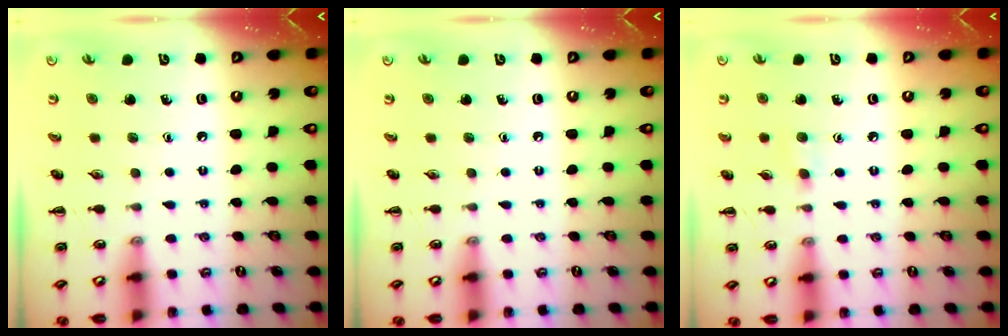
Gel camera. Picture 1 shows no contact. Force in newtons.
{"total": 0.0}
{"total": 4.7, "press": 4.3, "slide": 1.7}